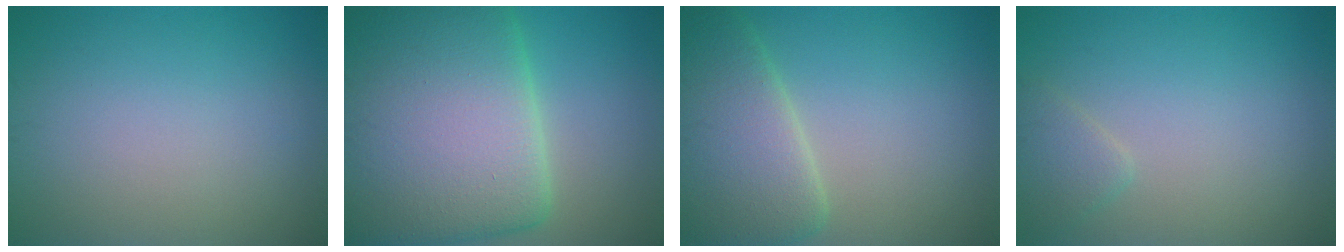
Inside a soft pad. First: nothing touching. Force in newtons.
{"total": 18.4, "press": 18.4, "slide": 0.7}
{"total": 7.5, "press": 7.5, "slide": 0.4}
{"total": 1.6, "press": 1.6, "slide": 0.1}